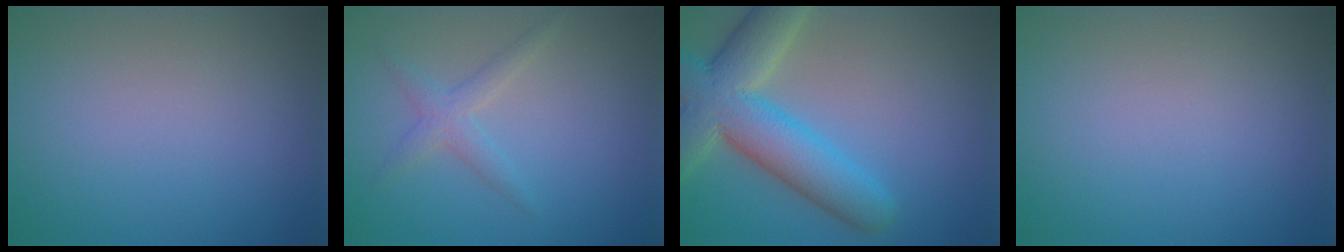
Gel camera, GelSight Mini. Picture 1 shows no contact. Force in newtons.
{"total": 1.9, "press": 1.9, "slide": 0.1}
{"total": 9.0, "press": 9.0, "slide": 0.6}
{"total": 0.0}